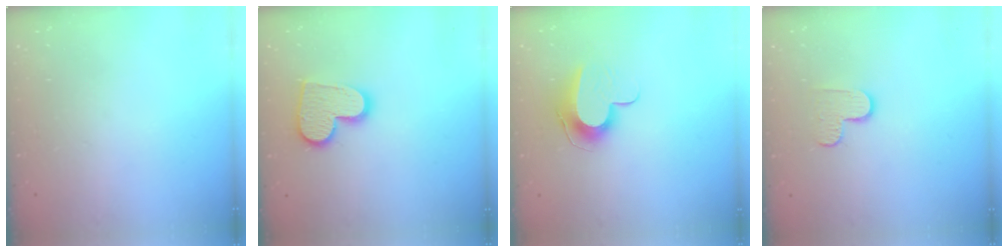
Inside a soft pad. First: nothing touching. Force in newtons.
{"total": 12.7, "press": 12.7, "slide": 0.5}
{"total": 10.0, "press": 10.0, "slide": 0.3}
{"total": 6.2, "press": 6.2, "slide": 0.5}